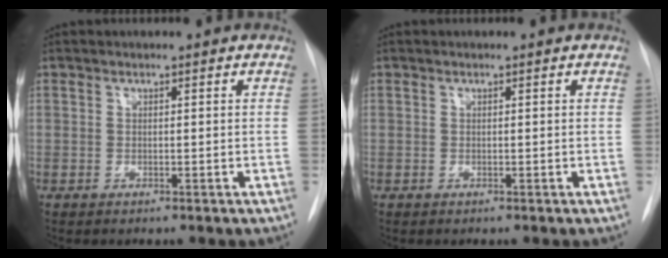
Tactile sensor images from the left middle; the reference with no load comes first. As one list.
[{"total": 0.0}]